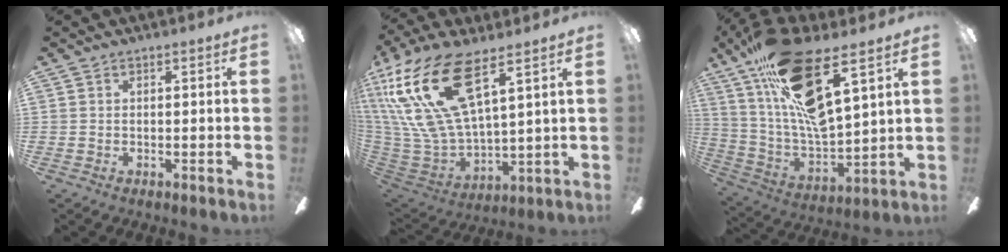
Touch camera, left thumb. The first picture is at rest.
{"total": 25.9, "force": [13.4, 10.5, 19.6], "torque": [-0.433, -0.074, 0.238]}
{"total": 23.0, "force": [13.3, 6.7, 17.5], "torque": [-0.336, -0.076, 0.226]}